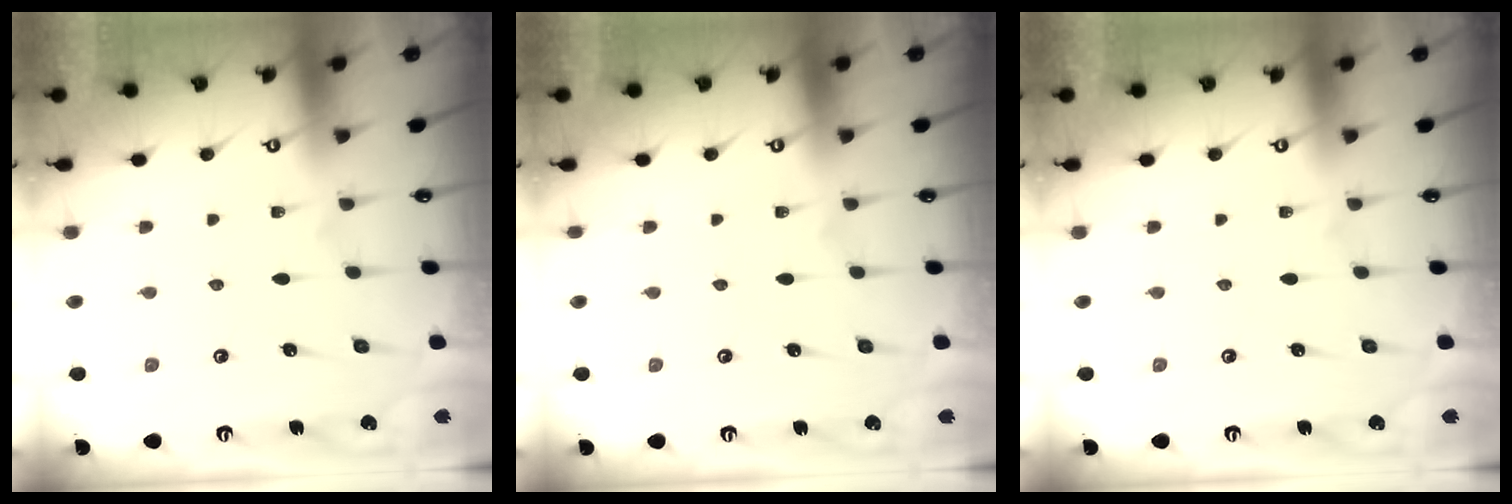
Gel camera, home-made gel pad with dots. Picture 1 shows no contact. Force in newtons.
{"total": 0.0}
{"total": 0.0}